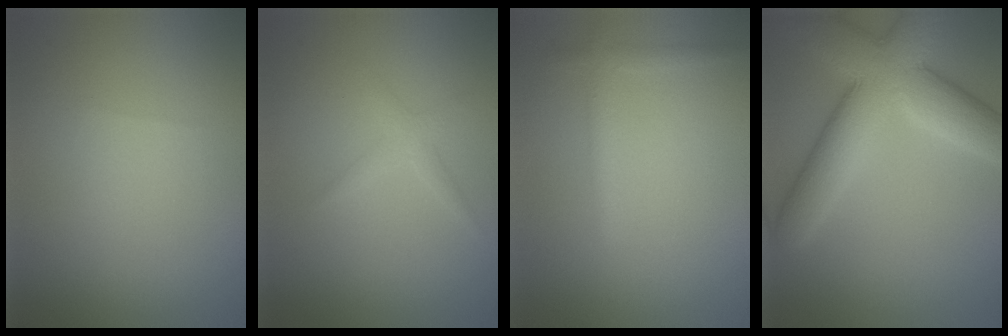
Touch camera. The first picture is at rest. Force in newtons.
{"total": 1.3, "press": 1.3, "slide": 0.0}
{"total": 1.4, "press": 1.4, "slide": 0.1}
{"total": 9.1, "press": 9.0, "slide": 0.6}